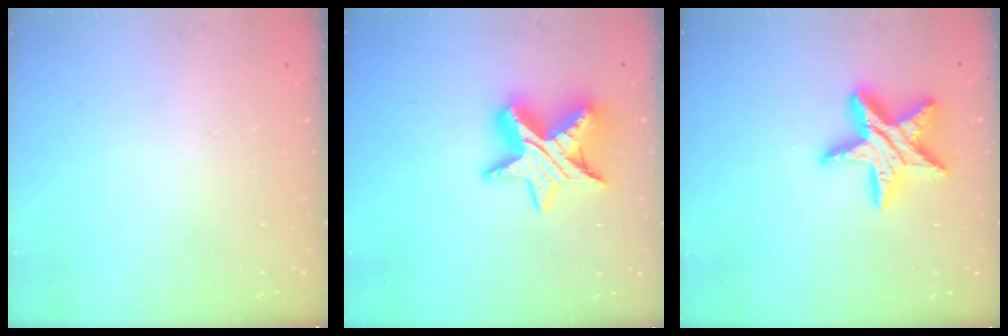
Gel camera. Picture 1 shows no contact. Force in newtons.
{"total": 13.9, "press": 13.9, "slide": 0.6}
{"total": 17.1, "press": 17.0, "slide": 1.2}